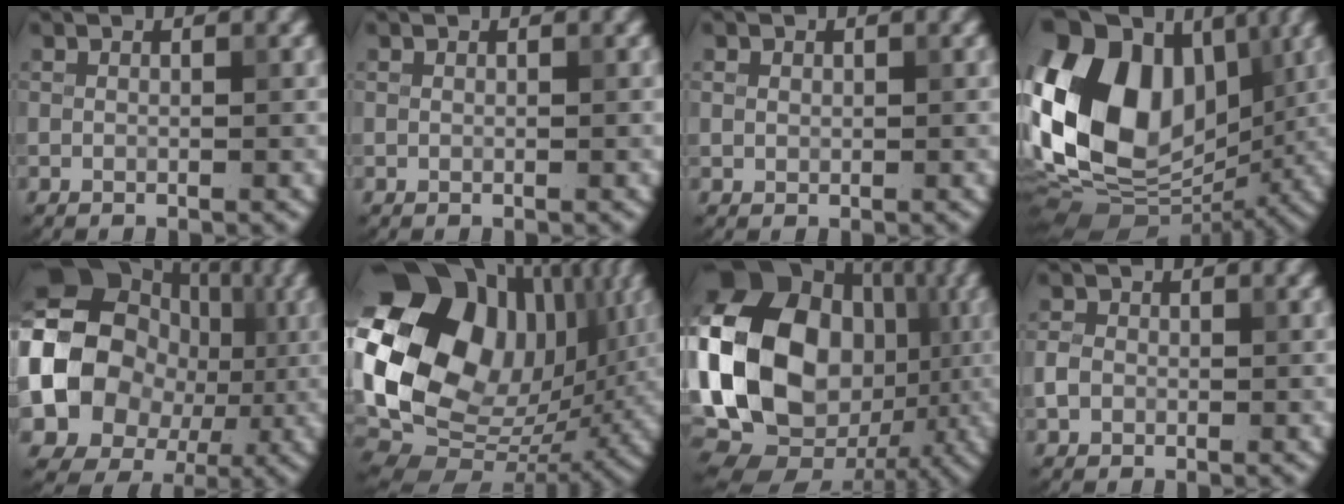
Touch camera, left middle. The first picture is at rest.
{"total": 0.0}
{"total": 0.7, "force": [0.3, 0.7, 0.2], "torque": [0.000, -0.002, 0.005]}
{"total": 16.9, "force": [1.7, 12.3, 11.4], "torque": [-0.230, 0.031, 0.011]}
{"total": 13.5, "force": [-1.2, 11.1, 7.5], "torque": [-0.148, -0.009, -0.034]}
{"total": 21.0, "force": [5.5, 14.9, 13.7], "torque": [-0.285, 0.001, 0.114]}
{"total": 18.9, "force": [-1.5, 14.6, 12.0], "torque": [-0.251, 0.016, -0.039]}
{"total": 1.7, "force": [-0.4, 1.5, 0.7], "torque": [-0.011, 0.001, -0.015]}